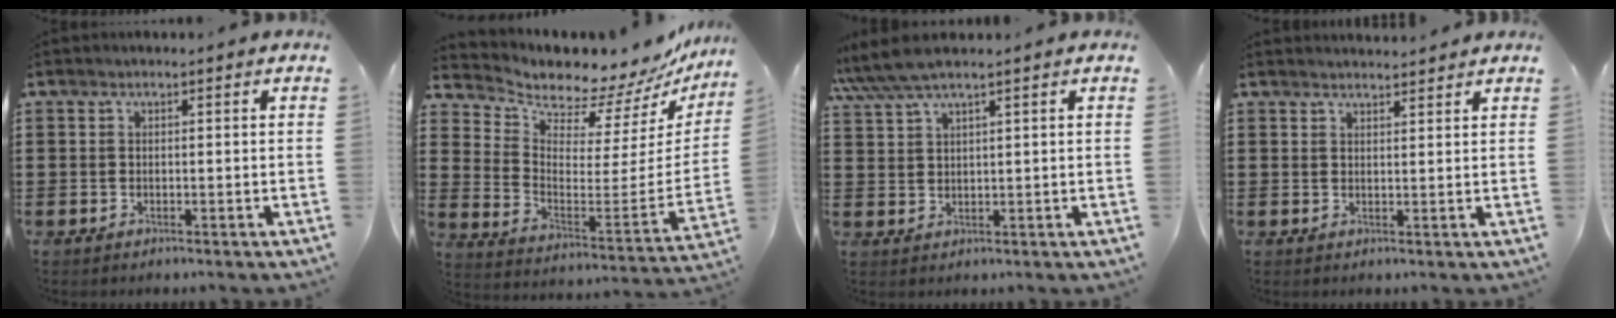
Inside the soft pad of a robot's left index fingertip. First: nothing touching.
{"total": 5.8, "force": [5.7, 1.1, 0.2], "torque": [-0.038, -0.074, 0.093]}
{"total": 4.1, "force": [3.2, 0.2, 2.6], "torque": [-0.059, -0.001, 0.058]}
{"total": 1.8, "force": [1.8, 0.0, 0.0], "torque": [-0.005, -0.001, 0.035]}